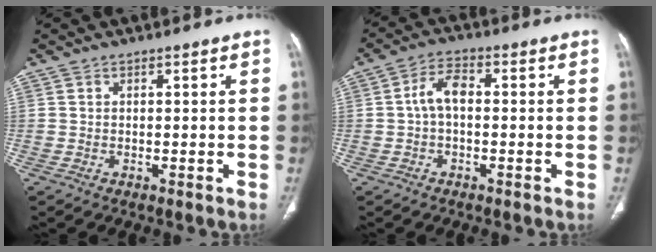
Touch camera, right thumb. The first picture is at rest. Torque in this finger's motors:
{"motor_torque": [0.96, 0.85, 0.63, -0.27, 0.04]}